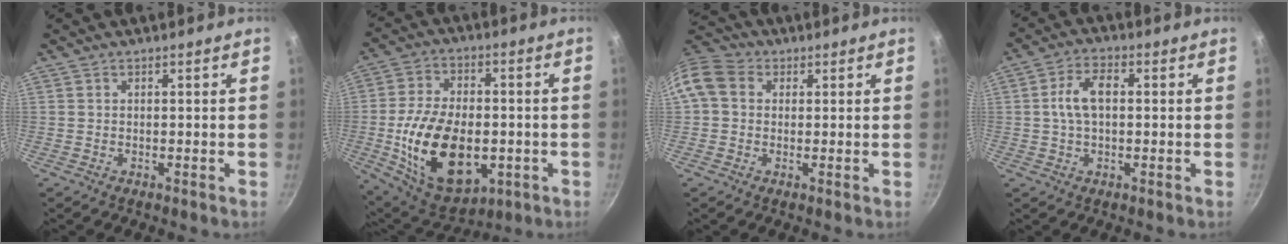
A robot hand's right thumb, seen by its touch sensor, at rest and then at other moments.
{"total": 21.2, "force": [-3.7, 13.0, 16.3], "torque": [-0.273, 0.011, -0.047]}
{"total": 9.7, "force": [1.5, 8.0, 5.2], "torque": [-0.099, 0.023, 0.010]}
{"total": 6.7, "force": [0.5, 3.8, 5.5], "torque": [-0.101, 0.020, 0.003]}